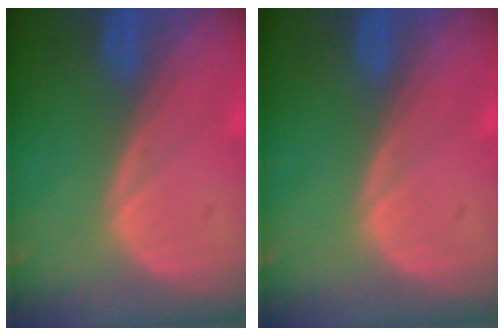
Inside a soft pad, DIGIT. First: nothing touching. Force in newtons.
{"total": 0.0}